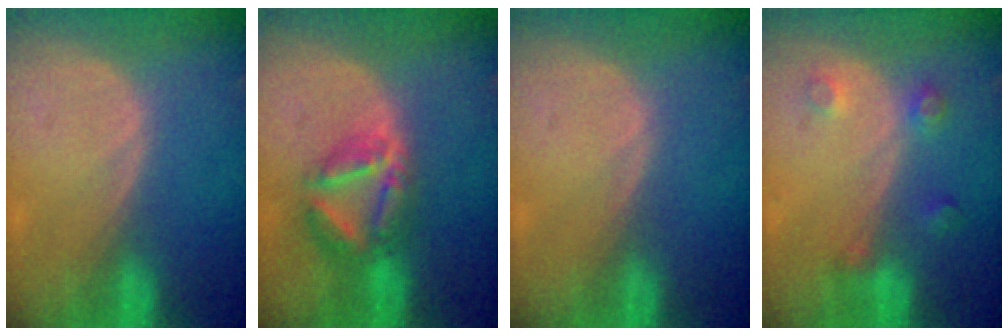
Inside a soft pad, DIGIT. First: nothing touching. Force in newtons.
{"total": 6.5, "press": 6.5, "slide": 0.4}
{"total": 0.0}
{"total": 3.6, "press": 3.3, "slide": 1.5}